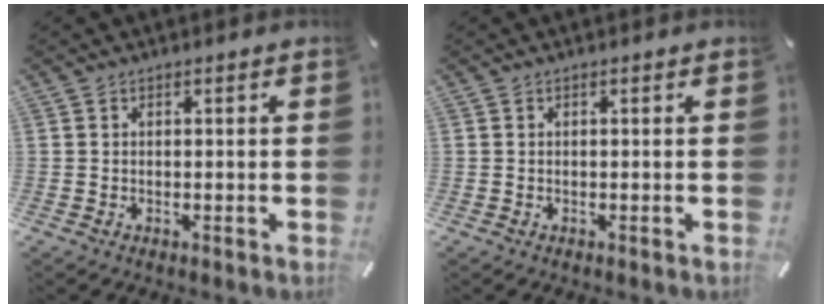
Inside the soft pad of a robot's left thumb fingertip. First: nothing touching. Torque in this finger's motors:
{"motor_torque": [0.00, 0.00, -0.02, 0.00, 0.00]}